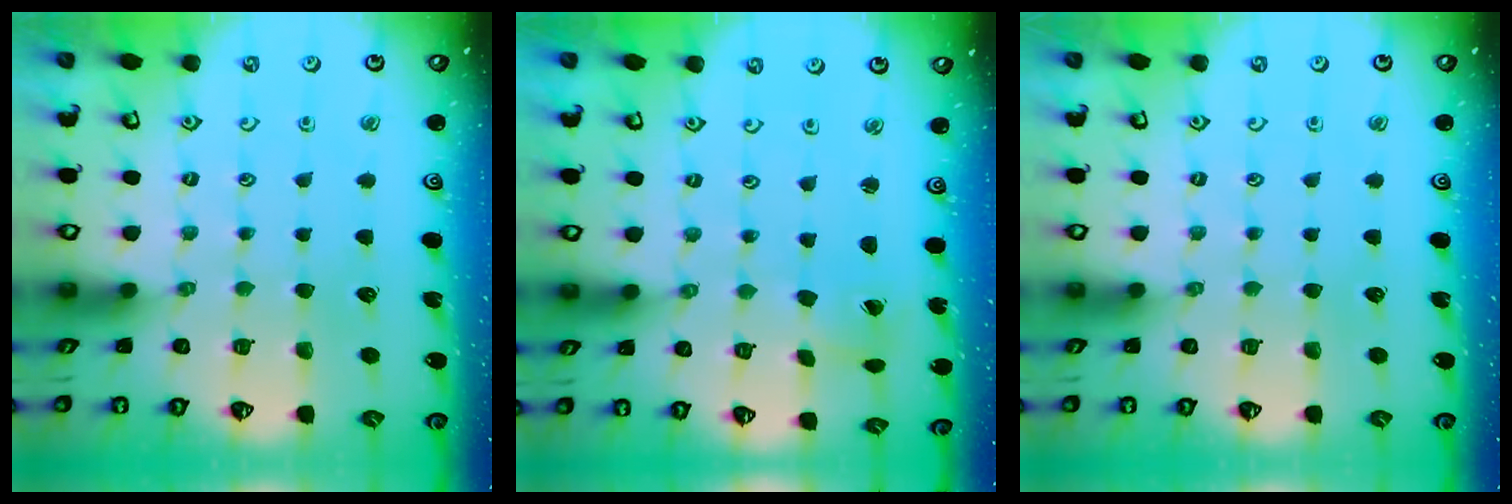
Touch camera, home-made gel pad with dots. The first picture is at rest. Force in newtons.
{"total": 1.5, "press": 1.5, "slide": 0.0}
{"total": 0.0}